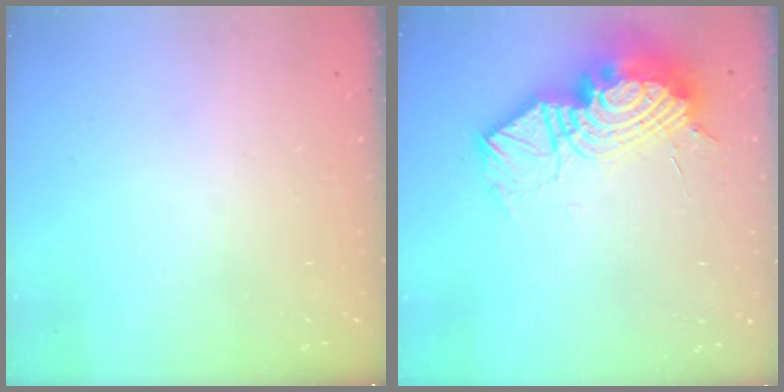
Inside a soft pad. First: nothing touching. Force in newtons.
{"total": 19.7, "press": 19.6, "slide": 2.4}